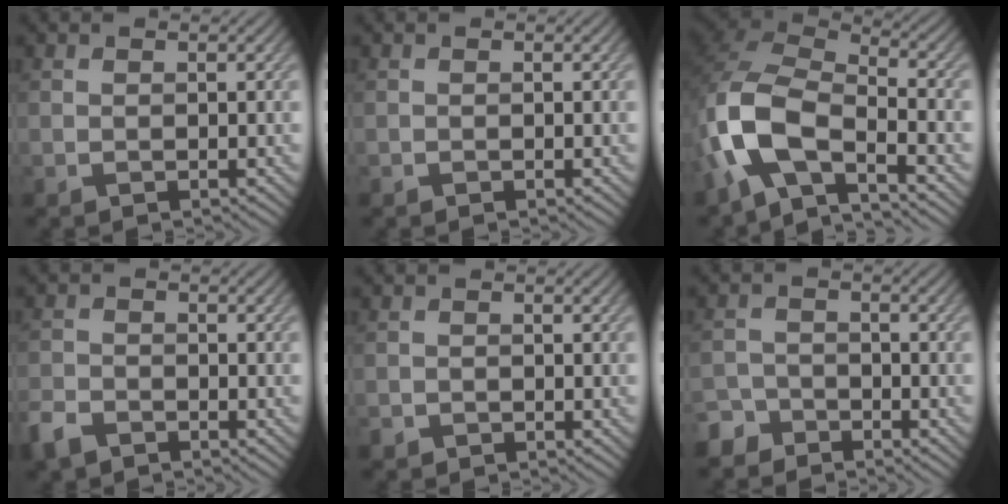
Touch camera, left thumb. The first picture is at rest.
{"total": 0.0}
{"total": 12.4, "force": [-5.7, 5.6, 9.5], "torque": [-0.208, -0.010, -0.128]}
{"total": 3.5, "force": [-2.7, 1.7, 1.4], "torque": [-0.033, -0.008, -0.065]}
{"total": 1.0, "force": [-0.8, 0.7, 0.2], "torque": [-0.004, -0.005, -0.017]}
{"total": 3.2, "force": [-2.7, 1.6, 0.2], "torque": [0.002, 0.002, -0.063]}